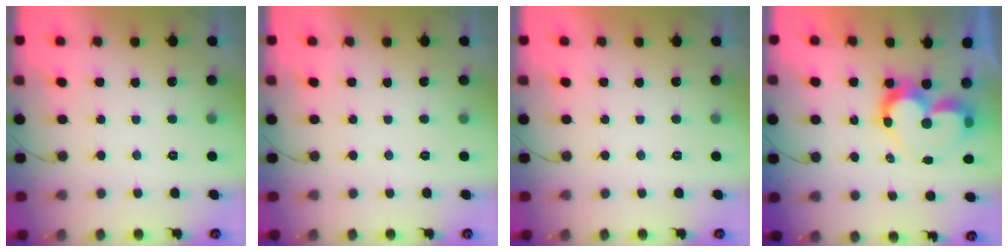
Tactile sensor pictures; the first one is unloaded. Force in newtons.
{"total": 0.0}
{"total": 1.7, "press": 1.7, "slide": 0.1}
{"total": 12.3, "press": 12.2, "slide": 1.1}